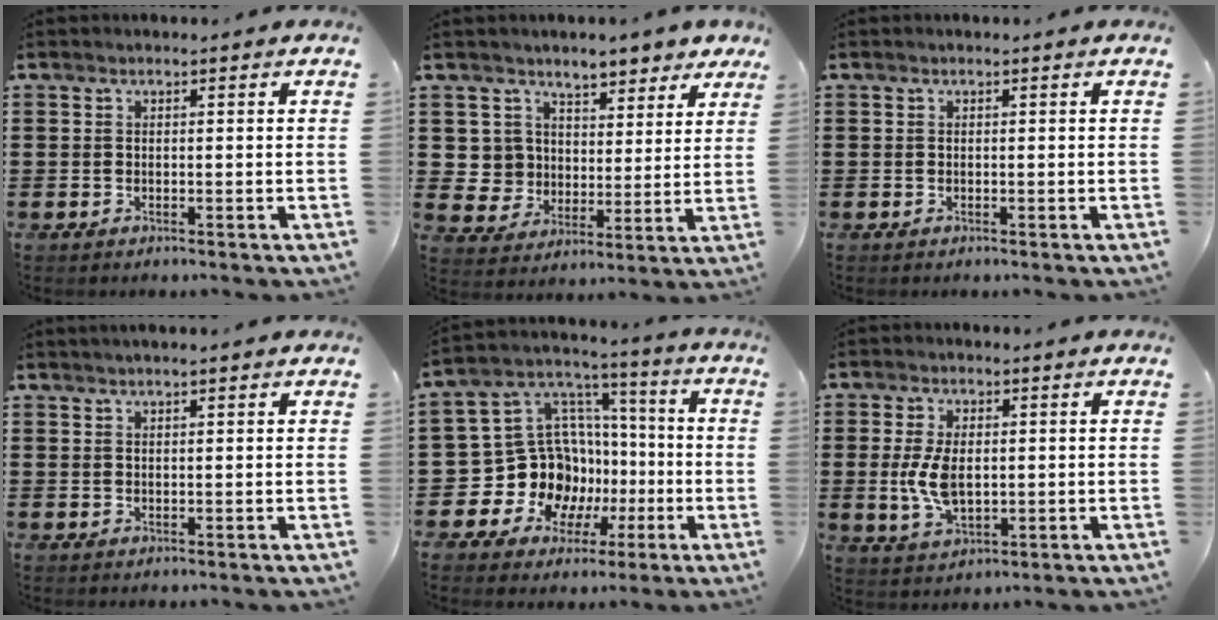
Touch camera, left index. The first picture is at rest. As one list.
[{"total": 6.8, "force": [5.4, 3.9, -1.3], "torque": [-0.026, -0.044, 0.104]}, {"total": 0.0}, {"total": 1.0, "force": [0.8, 0.0, 0.7], "torque": [-0.013, 0.000, 0.015]}, {"total": 13.6, "force": [-3.0, 12.4, 4.7], "torque": [-0.143, -0.019, -0.030]}, {"total": 6.8, "force": [0.2, 3.7, 5.7], "torque": [-0.136, -0.001, -0.001]}]